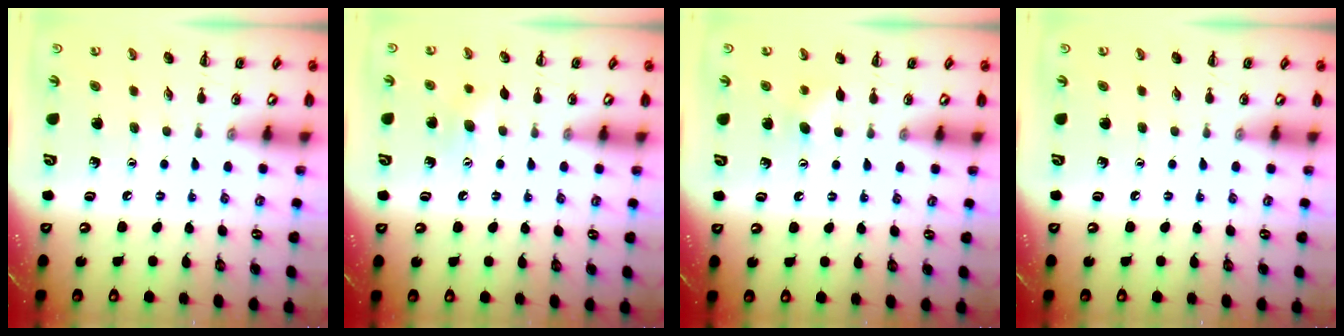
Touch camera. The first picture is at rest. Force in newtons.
{"total": 5.4, "press": 5.2, "slide": 1.2}
{"total": 3.6, "press": 3.4, "slide": 1.0}
{"total": 0.0}